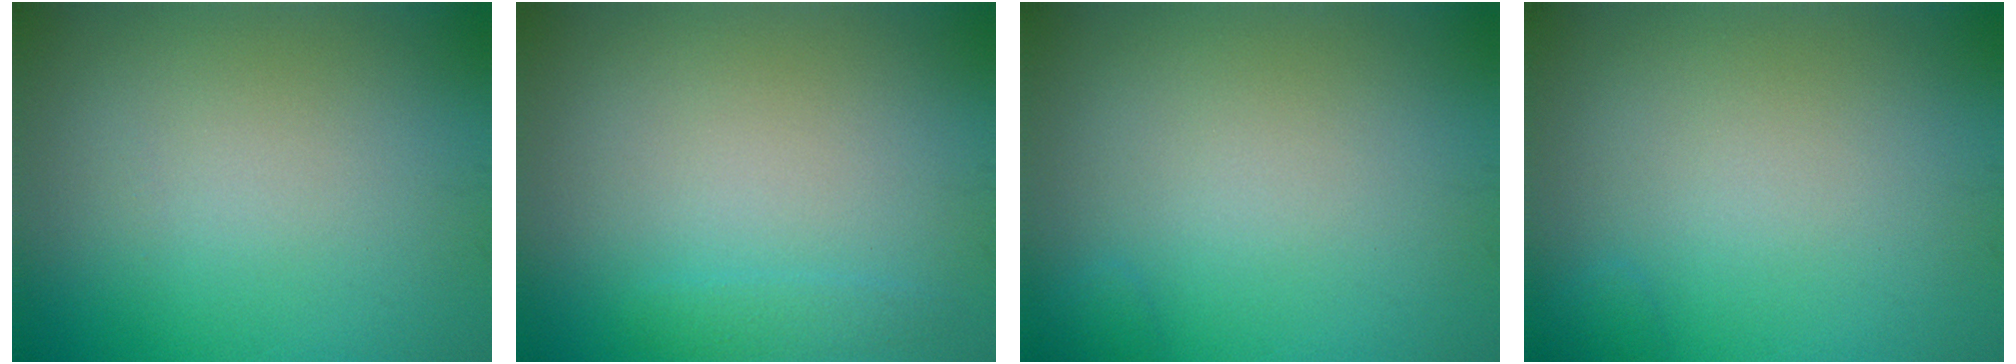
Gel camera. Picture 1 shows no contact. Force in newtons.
{"total": 1.0, "press": 1.0, "slide": 0.1}
{"total": 0.9, "press": 0.9, "slide": 0.2}
{"total": 0.9, "press": 0.9, "slide": 0.2}